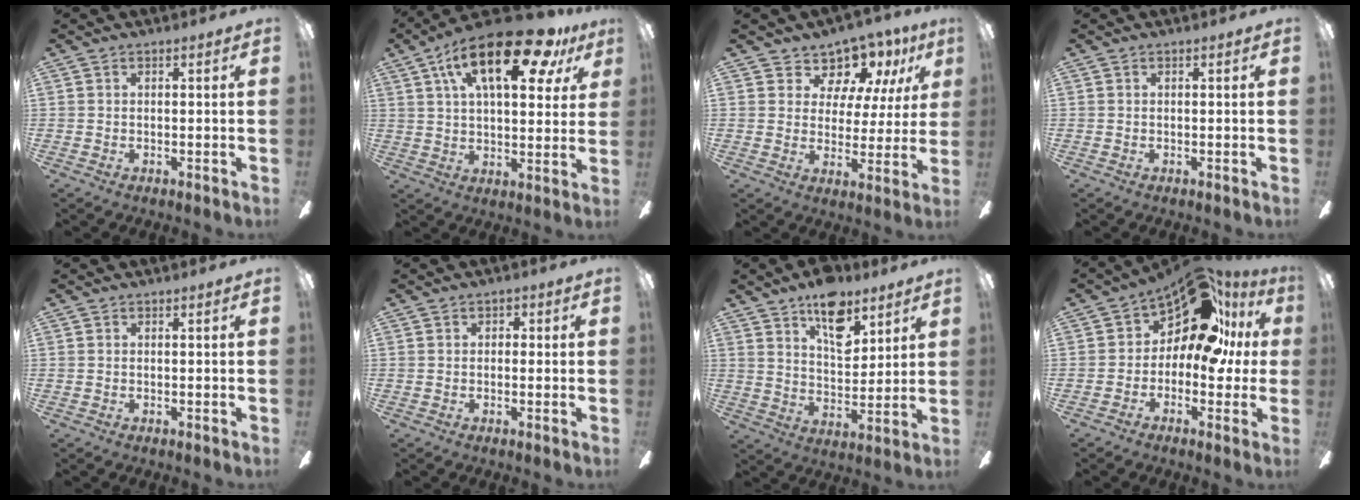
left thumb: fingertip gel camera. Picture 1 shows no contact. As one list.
[{"total": 21.7, "force": [10.8, 9.1, 16.4], "torque": [-0.252, -0.030, 0.170]}, {"total": 9.7, "force": [7.6, 5.5, 2.4], "torque": [-0.054, -0.057, 0.144]}, {"total": 0.0}, {"total": 0.0}, {"total": 1.3, "force": [-0.3, 1.1, 0.6], "torque": [-0.011, 0.008, -0.007]}, {"total": 12.9, "force": [8.4, 6.4, 7.4], "torque": [-0.101, -0.038, 0.145]}, {"total": 15.1, "force": [7.3, 8.4, 10.2], "torque": [-0.148, -0.043, 0.129]}]